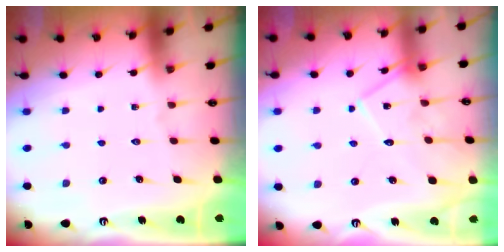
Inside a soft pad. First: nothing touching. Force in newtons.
{"total": 10.8, "press": 10.8, "slide": 0.4}